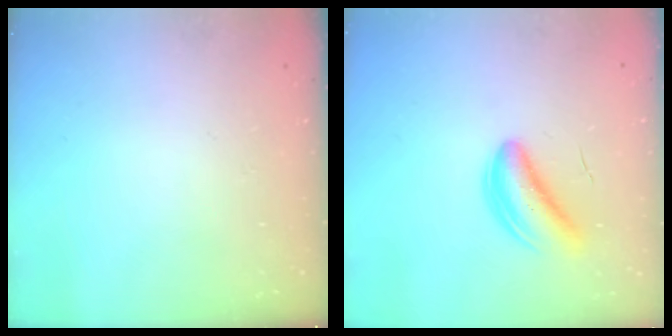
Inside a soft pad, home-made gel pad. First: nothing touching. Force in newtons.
{"total": 5.7, "press": 5.5, "slide": 1.7}